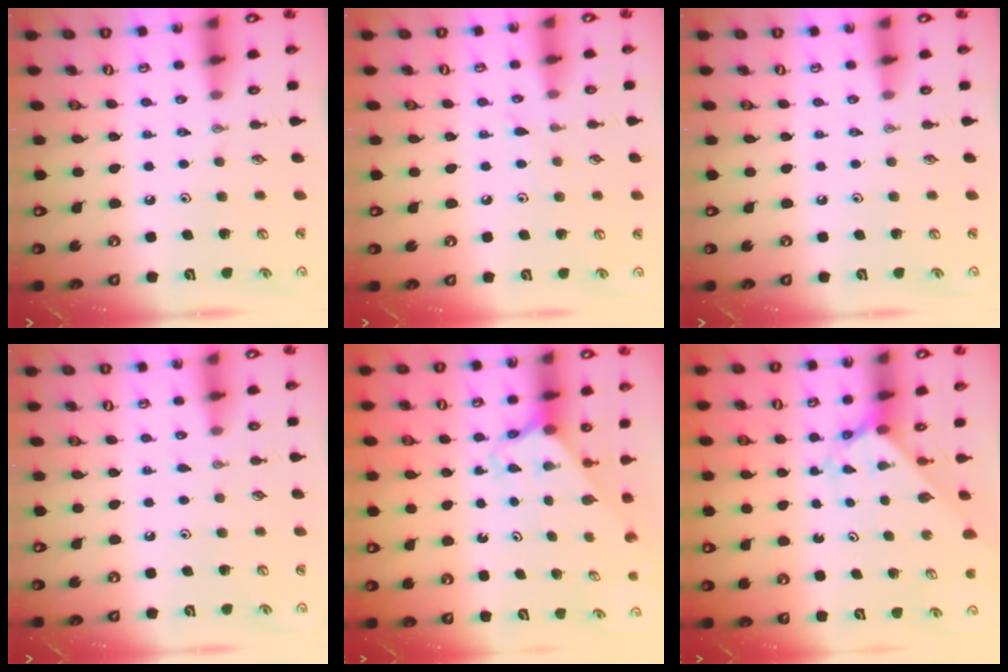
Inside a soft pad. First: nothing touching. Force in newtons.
{"total": 5.1, "press": 5.1, "slide": 0.3}
{"total": 0.0}
{"total": 2.1, "press": 2.1, "slide": 0.3}
{"total": 2.4, "press": 2.4, "slide": 0.1}
{"total": 2.1, "press": 2.1, "slide": 0.3}